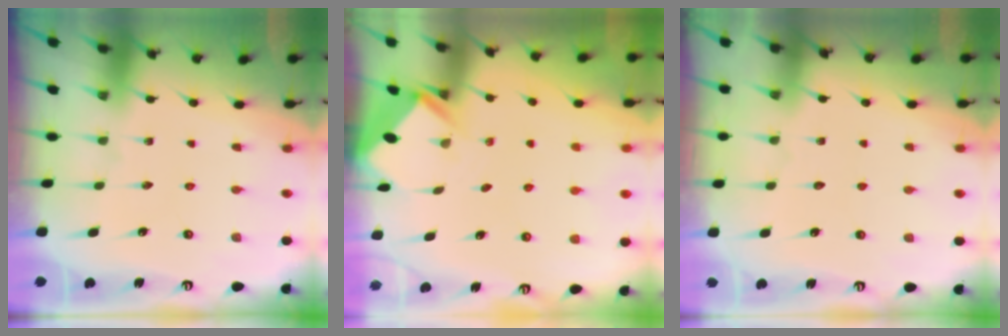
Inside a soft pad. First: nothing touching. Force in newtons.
{"total": 2.8, "press": 2.8, "slide": 0.2}
{"total": 0.8, "press": 0.8, "slide": 0.2}